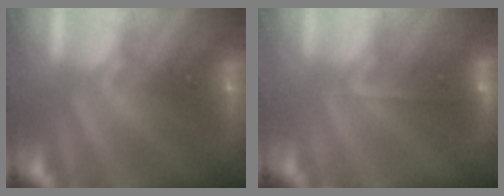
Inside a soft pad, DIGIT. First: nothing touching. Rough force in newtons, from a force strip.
{"total": 2.0}